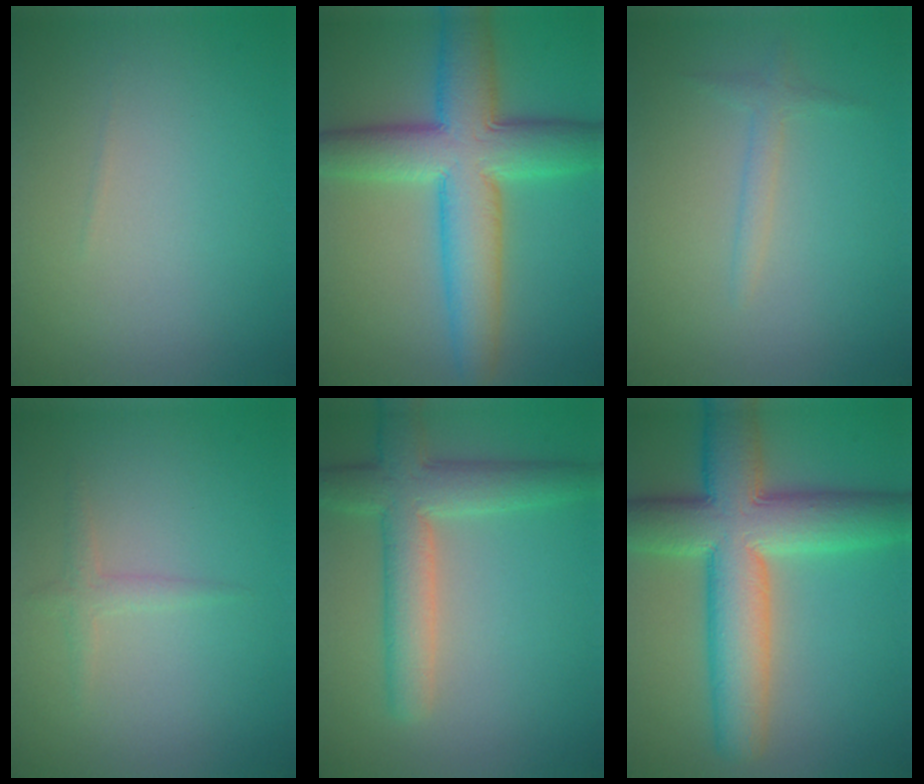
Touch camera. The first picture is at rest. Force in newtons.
{"total": 9.7, "press": 9.7, "slide": 0.4}
{"total": 1.3, "press": 1.3, "slide": 0.0}
{"total": 1.3, "press": 1.3, "slide": 0.0}
{"total": 5.7, "press": 5.7, "slide": 0.4}
{"total": 10.8, "press": 10.8, "slide": 0.6}